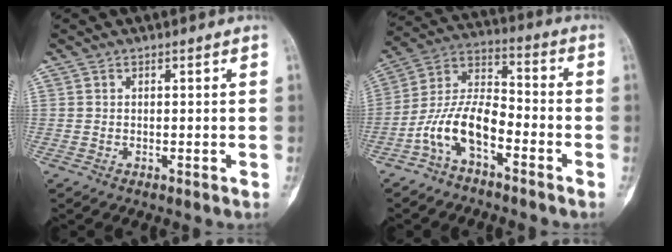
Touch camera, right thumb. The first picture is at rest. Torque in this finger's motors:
{"motor_torque": [0.56, 0.54, 0.51, -0.51, 0.14]}